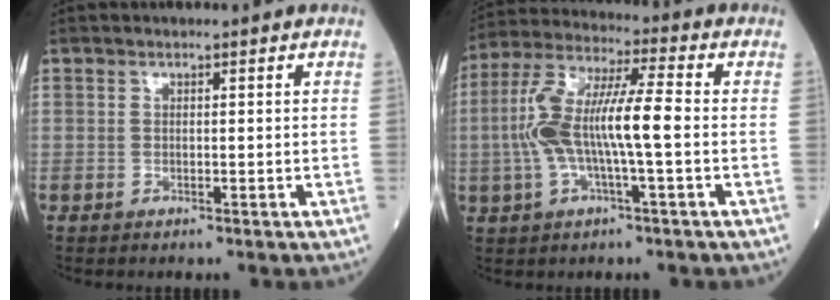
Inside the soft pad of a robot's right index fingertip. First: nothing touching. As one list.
[{"total": 13.0, "force": [-1.1, 2.3, 12.8], "torque": [-0.269, 0.021, -0.022]}]